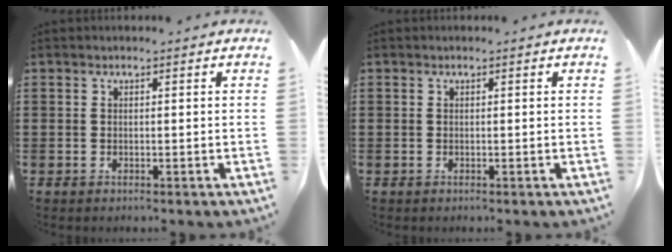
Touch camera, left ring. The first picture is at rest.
{"total": 0.0}